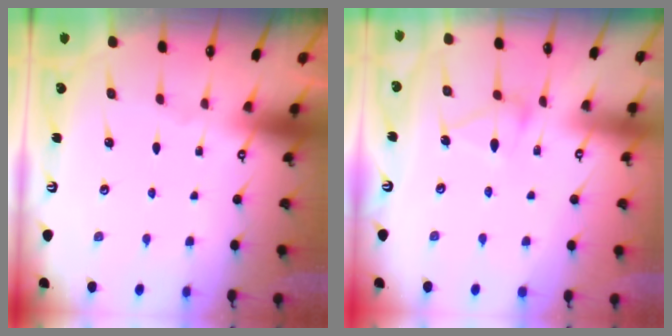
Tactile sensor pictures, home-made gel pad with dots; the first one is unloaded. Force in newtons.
{"total": 9.2, "press": 9.2, "slide": 0.4}